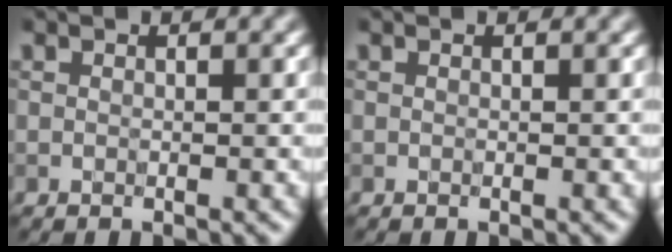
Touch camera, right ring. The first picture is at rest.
{"total": 0.0}